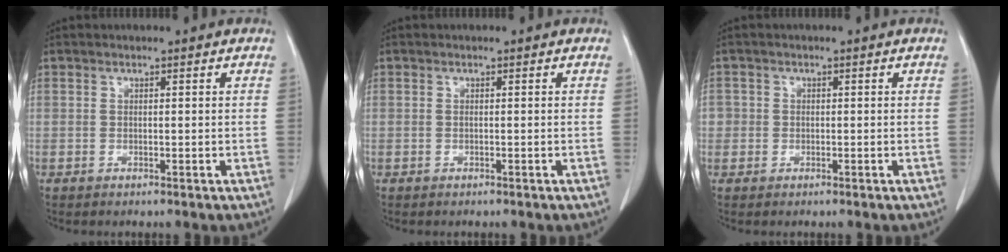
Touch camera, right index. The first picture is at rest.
{"total": 0.0}
{"total": 1.8, "force": [-0.2, 1.8, 0.2], "torque": [0.005, 0.005, -0.006]}